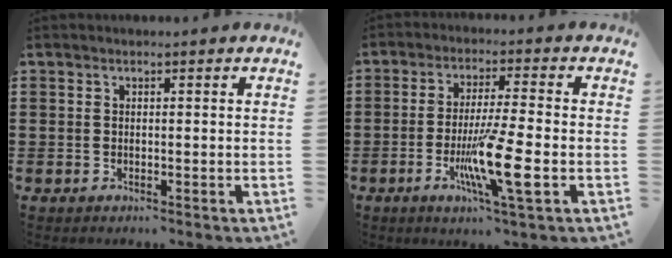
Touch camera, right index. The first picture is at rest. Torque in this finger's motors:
{"motor_torque": [2.14, 0.00, 0.80, 0.21]}